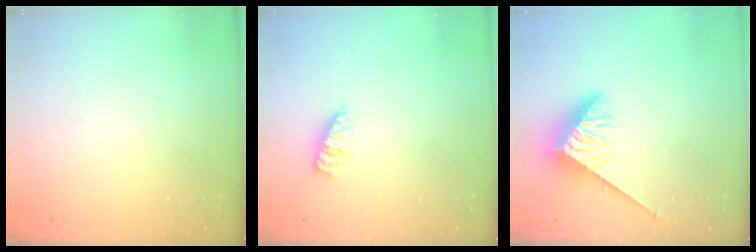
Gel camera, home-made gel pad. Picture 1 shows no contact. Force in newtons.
{"total": 1.8, "press": 1.8, "slide": 0.2}
{"total": 3.6, "press": 3.6, "slide": 0.5}